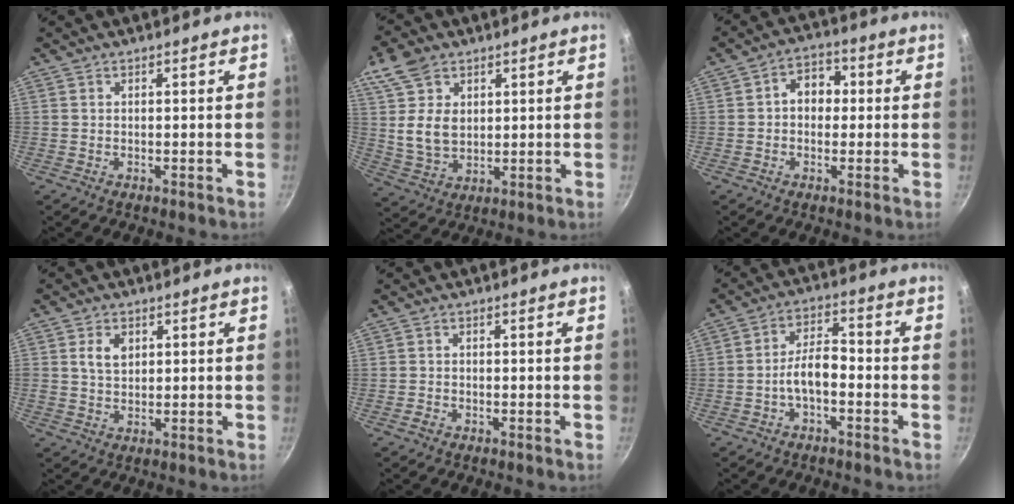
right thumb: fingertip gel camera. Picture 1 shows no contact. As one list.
[{"total": 10.6, "force": [3.8, 7.5, 6.4], "torque": [-0.100, -0.021, 0.077]}, {"total": 6.1, "force": [0.2, 4.8, 3.7], "torque": [-0.019, 0.016, -0.009]}, {"total": 4.4, "force": [1.3, 3.1, 2.8], "torque": [-0.036, -0.003, 0.023]}, {"total": 1.4, "force": [-0.9, 0.9, 0.5], "torque": [-0.013, 0.009, -0.019]}, {"total": 6.1, "force": [-2.4, 2.9, 4.9], "torque": [-0.080, 0.038, -0.045]}]